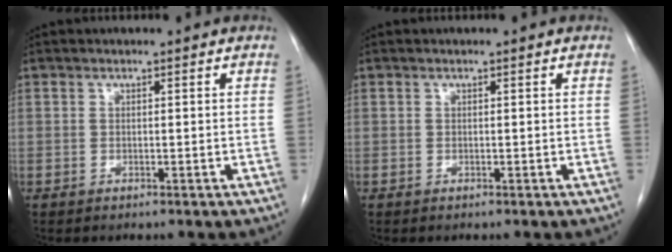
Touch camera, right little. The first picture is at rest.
{"total": 0.0}